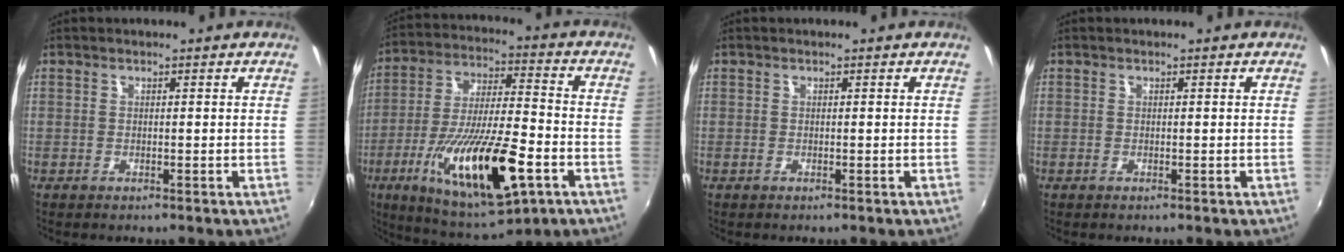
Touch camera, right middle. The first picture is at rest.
{"total": 21.6, "force": [-8.4, 6.0, 18.9], "torque": [-0.349, -0.037, -0.135]}
{"total": 0.0}
{"total": 0.0}